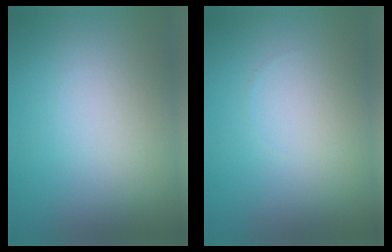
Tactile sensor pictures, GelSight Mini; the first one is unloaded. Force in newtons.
{"total": 0.0}